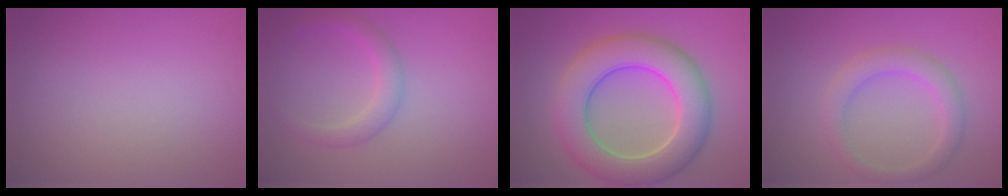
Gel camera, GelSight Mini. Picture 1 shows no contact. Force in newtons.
{"total": 2.2, "press": 2.2, "slide": 0.0}
{"total": 8.6, "press": 8.6, "slide": 0.4}
{"total": 3.0, "press": 3.0, "slide": 0.0}